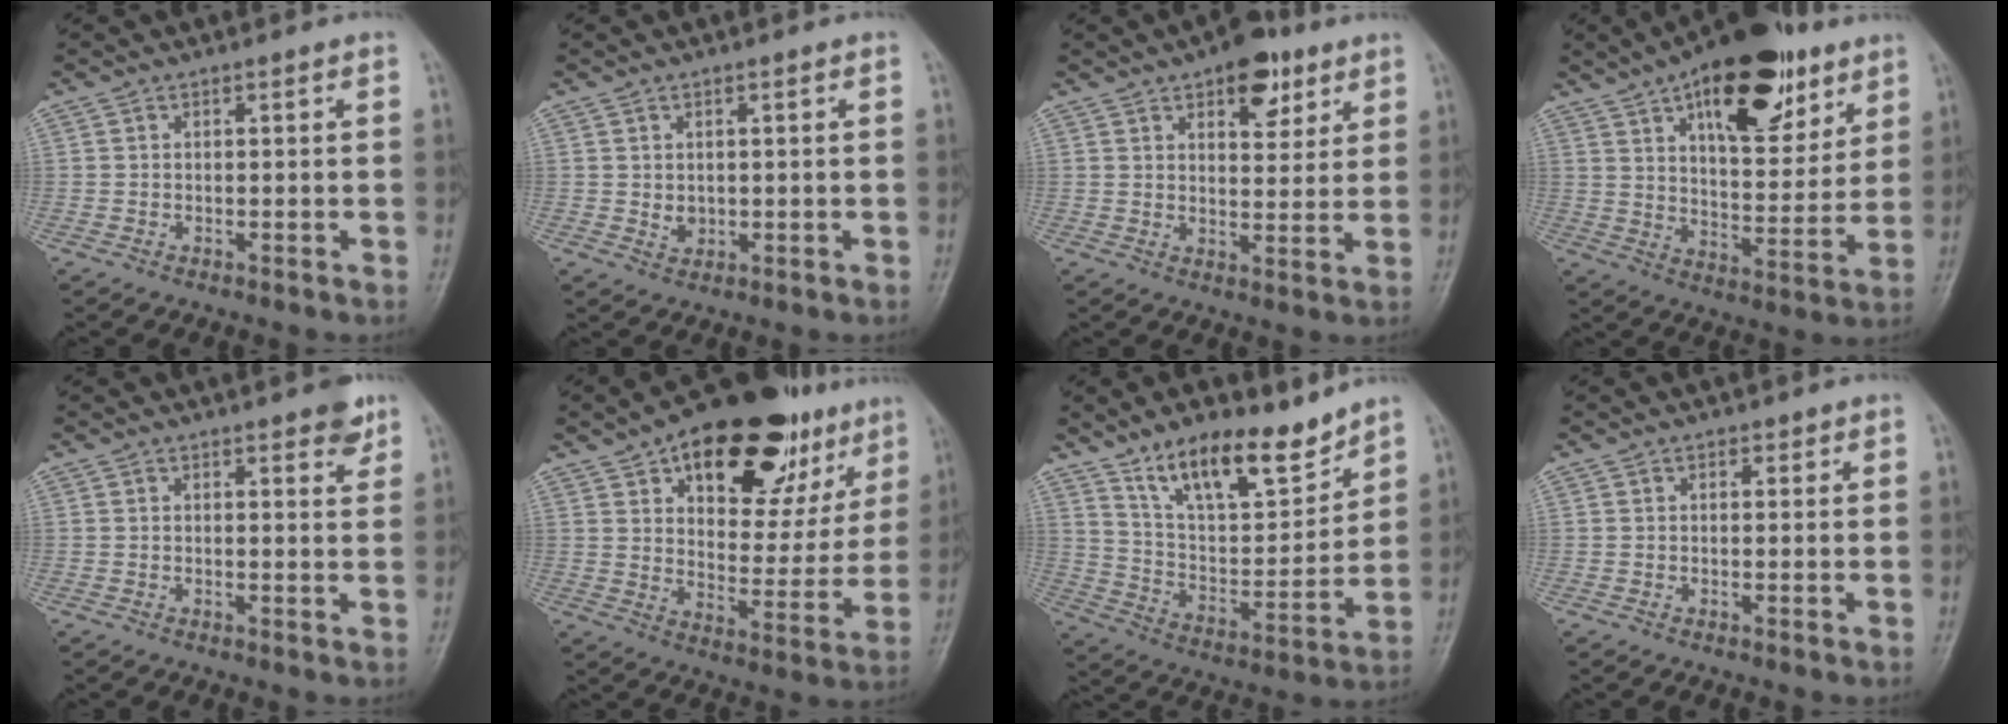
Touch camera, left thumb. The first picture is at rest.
{"total": 2.1, "force": [0.2, 1.7, 1.2], "torque": [-0.014, -0.003, 0.010]}
{"total": 9.5, "force": [5.4, 4.8, 6.2], "torque": [-0.054, -0.022, 0.073]}
{"total": 22.6, "force": [12.3, 10.3, 16.0], "torque": [-0.198, -0.038, 0.191]}
{"total": 3.9, "force": [2.6, 1.3, 2.6], "torque": [-0.020, -0.013, 0.029]}
{"total": 26.5, "force": [14.5, 13.3, 17.7], "torque": [-0.204, -0.023, 0.217]}
{"total": 16.3, "force": [12.0, 5.9, 9.3], "torque": [-0.113, -0.078, 0.218]}
{"total": 1.3, "force": [0.8, 0.8, 0.6], "torque": [0.001, -0.003, 0.008]}